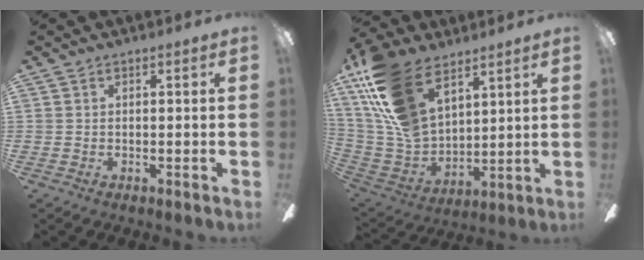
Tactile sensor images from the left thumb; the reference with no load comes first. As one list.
[{"total": 21.7, "force": [12.3, 11.9, 13.3], "torque": [-0.312, -0.057, 0.226]}]